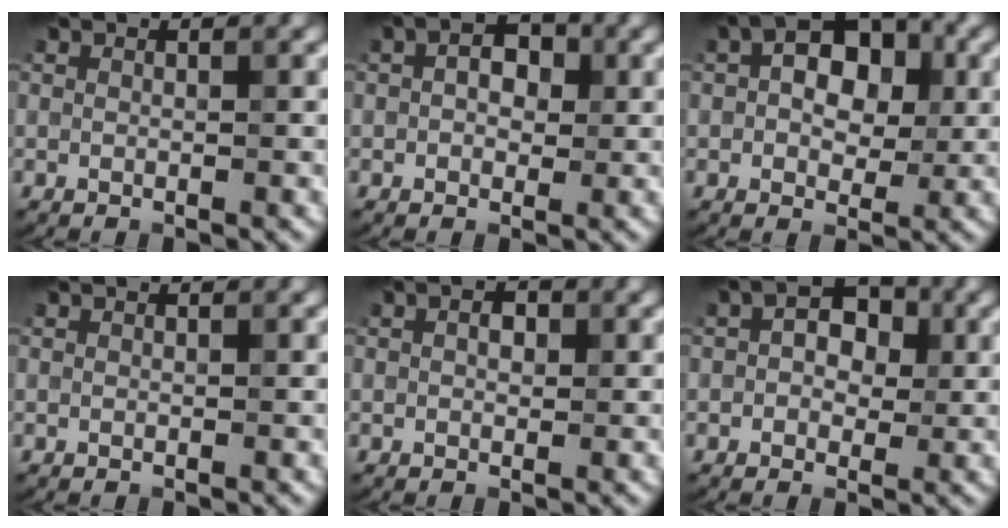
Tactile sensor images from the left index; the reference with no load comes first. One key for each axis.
{"total": 3.0, "fx": 0.4, "fy": 2.0, "fz": 2.2, "tx": -0.030, "ty": 0.006, "tz": -0.002}
{"total": 6.9, "fx": 1.1, "fy": 4.4, "fz": 5.2, "tx": -0.060, "ty": 0.019, "tz": 0.002}
{"total": 0.0}
{"total": 1.3, "fx": 0.2, "fy": 0.8, "fz": 1.0, "tx": -0.014, "ty": 0.002, "tz": 0.000}
{"total": 3.7, "fx": 0.4, "fy": 2.6, "fz": 2.6, "tx": -0.028, "ty": 0.006, "tz": -0.007}